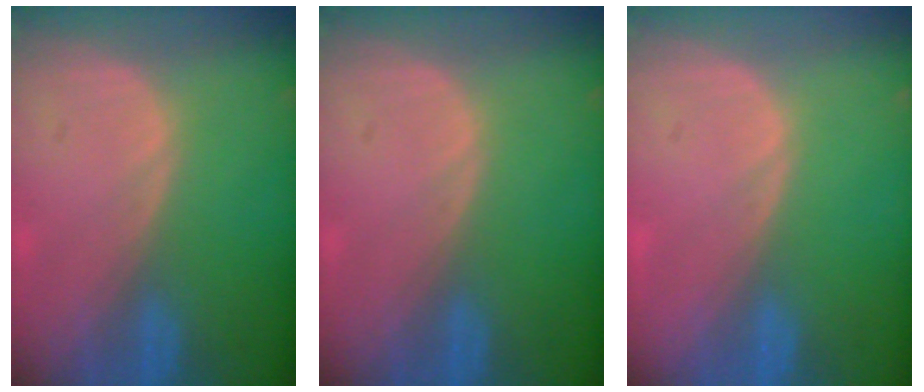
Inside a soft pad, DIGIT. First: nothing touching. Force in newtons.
{"total": 0.0}
{"total": 0.0}